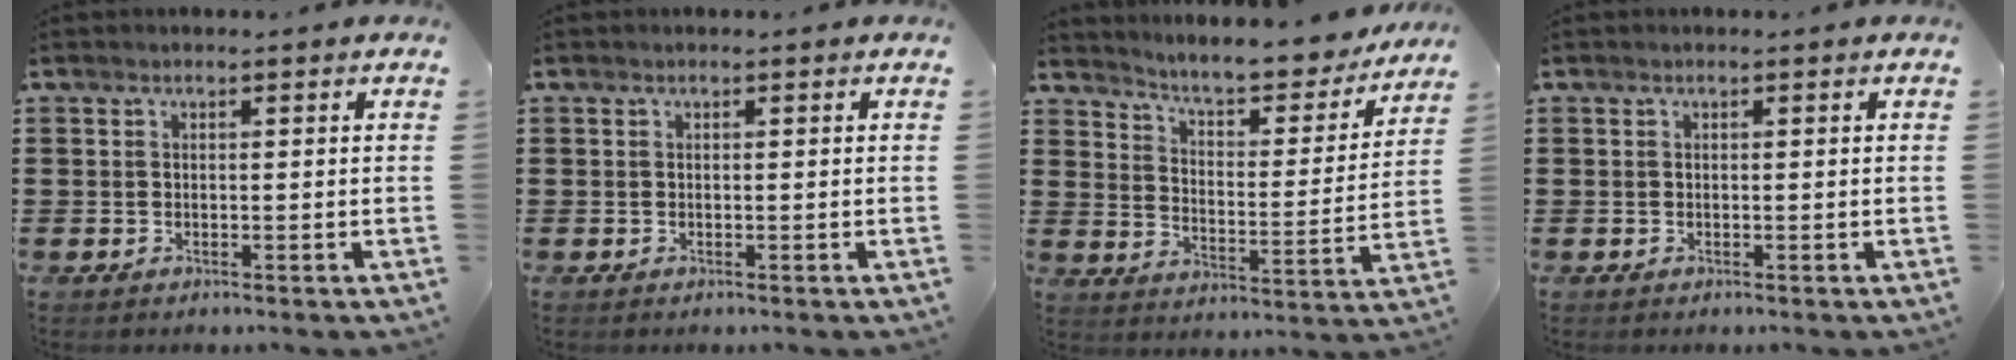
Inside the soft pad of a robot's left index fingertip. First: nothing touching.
{"total": 0.0}
{"total": 6.1, "force": [5.7, 0.4, 2.1], "torque": [-0.059, -0.046, 0.091]}
{"total": 0.0}